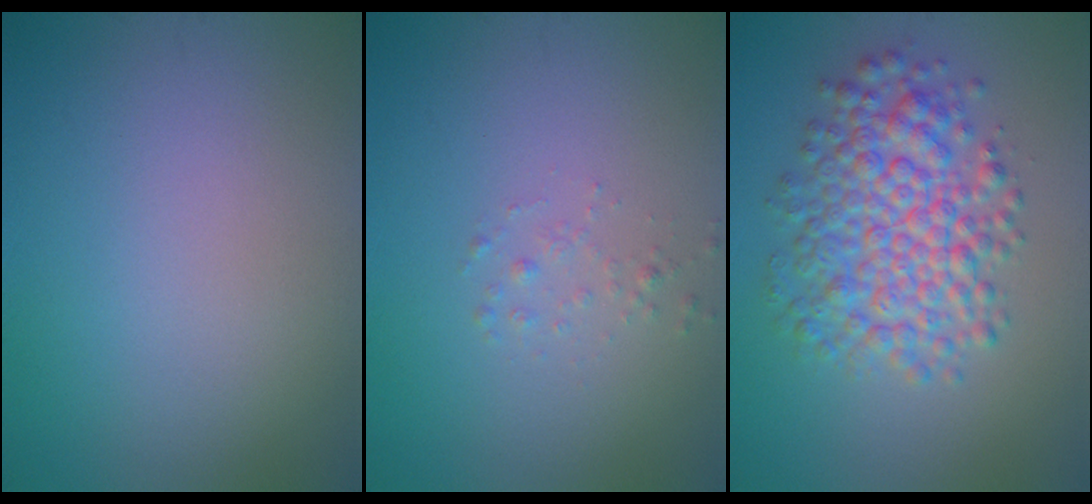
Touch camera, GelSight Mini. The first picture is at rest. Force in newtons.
{"total": 0.8, "press": 0.7, "slide": 0.1}
{"total": 6.4, "press": 6.4, "slide": 0.1}